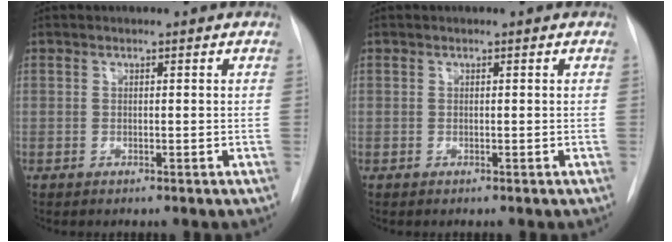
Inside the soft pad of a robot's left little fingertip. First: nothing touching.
{"total": 0.0}